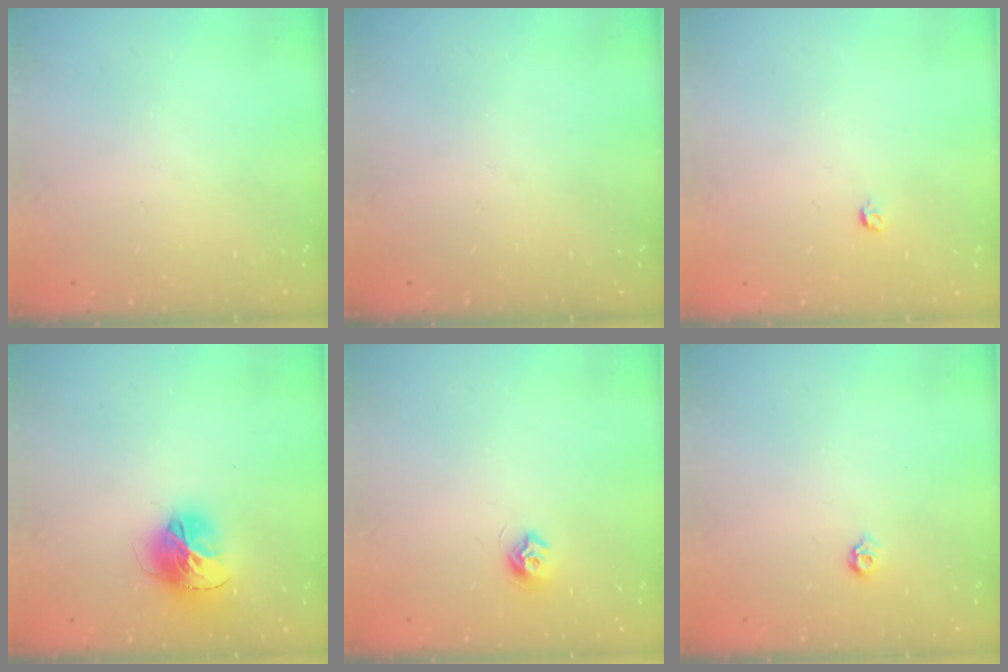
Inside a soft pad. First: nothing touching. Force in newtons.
{"total": 0.0}
{"total": 3.2, "press": 3.2, "slide": 0.4}
{"total": 15.1, "press": 15.0, "slide": 1.5}
{"total": 7.6, "press": 7.5, "slide": 0.5}
{"total": 4.2, "press": 4.1, "slide": 0.8}